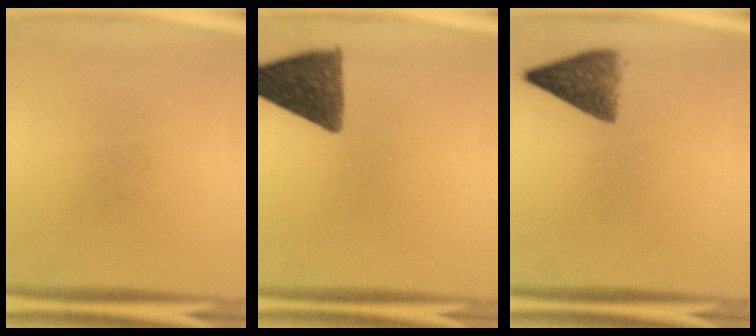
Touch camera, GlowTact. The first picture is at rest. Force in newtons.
{"total": 11.0}
{"total": 6.3}